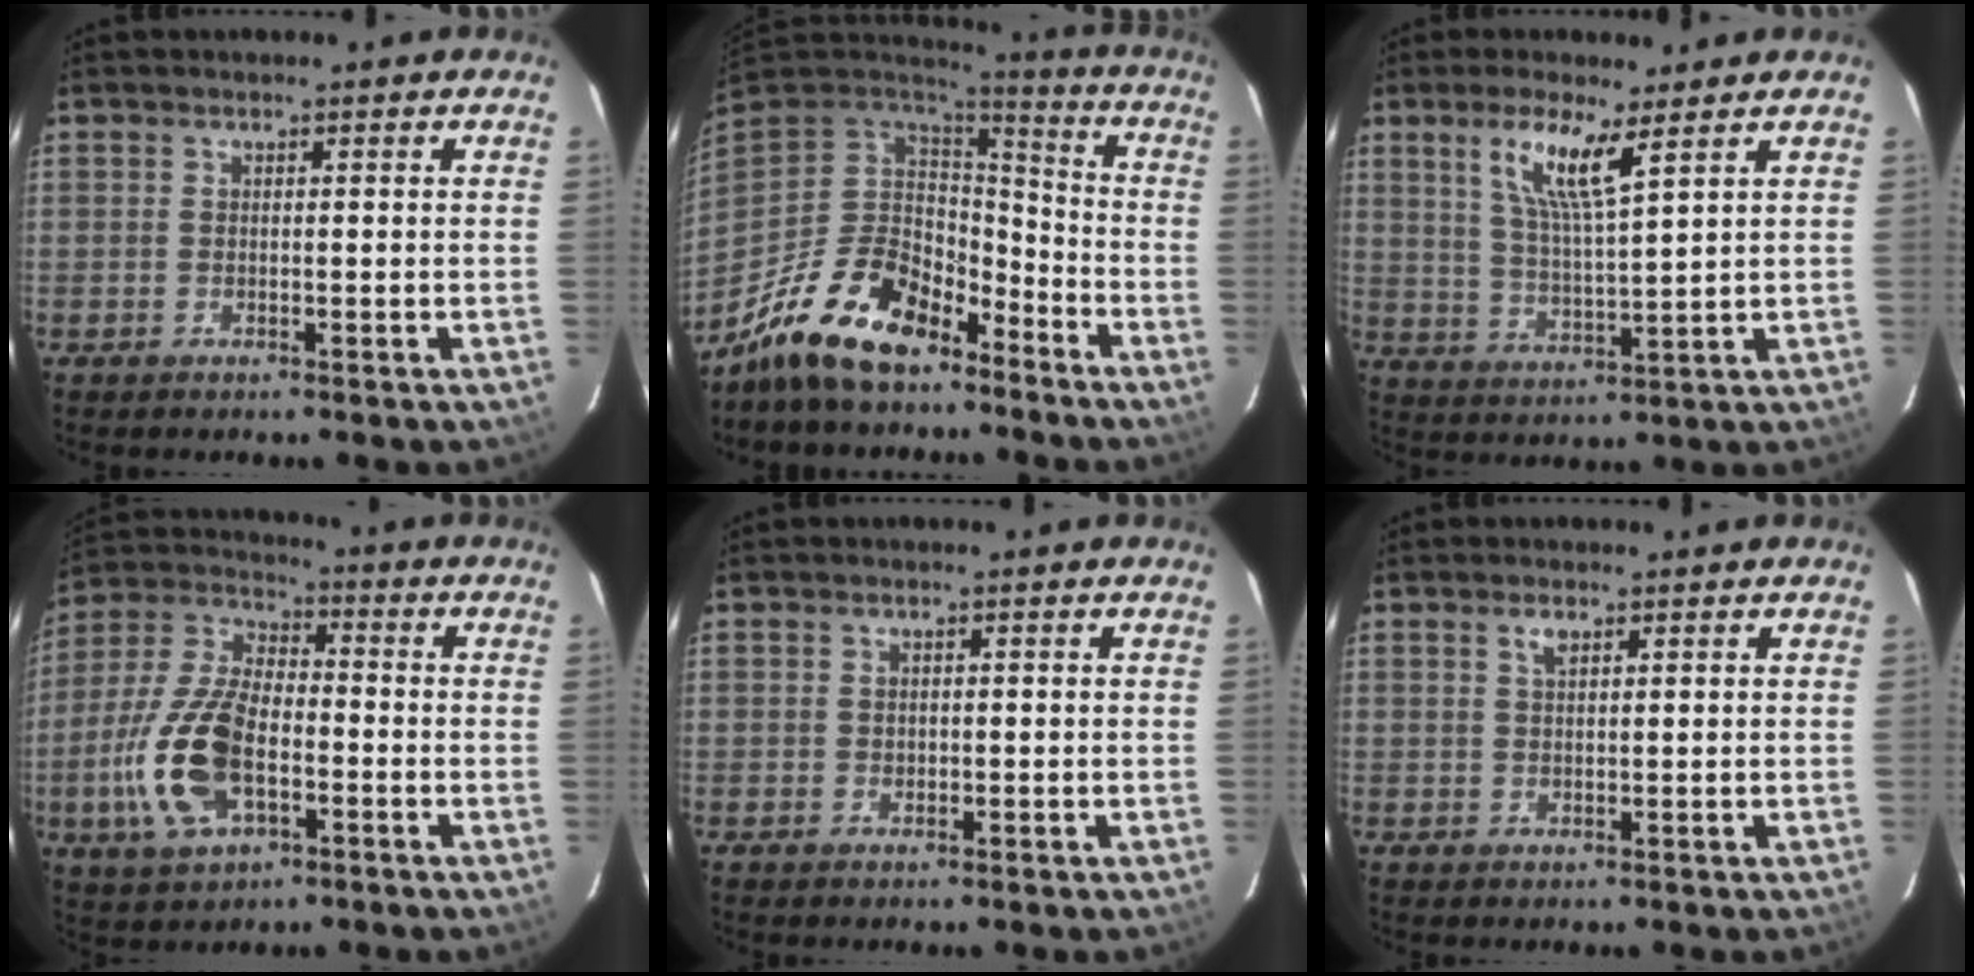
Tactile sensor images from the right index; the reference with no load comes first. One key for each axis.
{"total": 17.9, "fx": -11.9, "fy": 8.6, "fz": 10.2, "tx": -0.209, "ty": -0.005, "tz": -0.202}
{"total": 8.4, "fx": 4.8, "fy": 1.0, "fz": 6.8, "tx": -0.134, "ty": -0.003, "tz": 0.094}
{"total": 15.9, "fx": -4.9, "fy": 8.0, "fz": 12.9, "tx": -0.287, "ty": -0.001, "tz": -0.091}
{"total": 0.7, "fx": 0.0, "fy": 0.7, "fz": 0.1, "tx": 0.001, "ty": 0.001, "tz": 0.002}
{"total": 1.7, "fx": 1.0, "fy": 0.7, "fz": 1.2, "tx": -0.022, "ty": 0.004, "tz": 0.017}